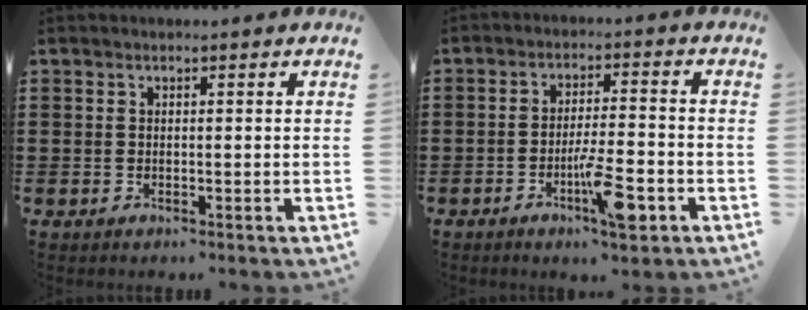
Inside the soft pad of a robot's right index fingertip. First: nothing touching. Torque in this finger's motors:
{"motor_torque": [2.07, 0.08, 0.59, 0.17]}